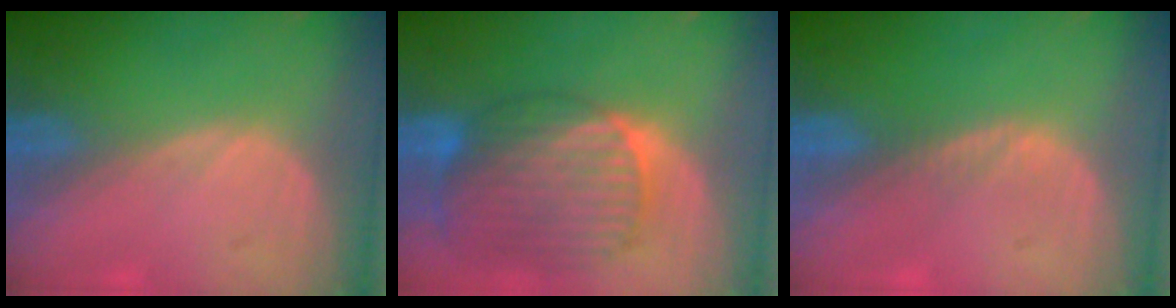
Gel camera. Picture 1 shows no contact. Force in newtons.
{"total": 10.7, "press": 9.2, "slide": 5.5}
{"total": 0.5, "press": 0.5, "slide": 0.1}